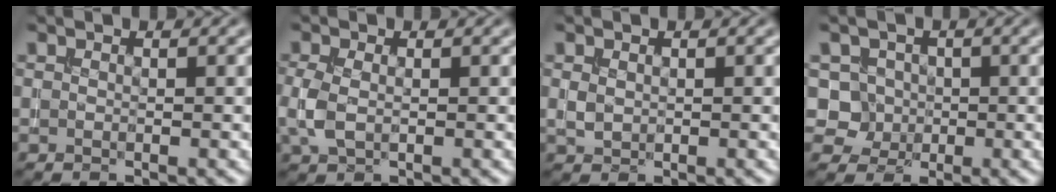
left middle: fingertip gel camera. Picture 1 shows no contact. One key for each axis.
{"total": 2.5, "fx": -0.1, "fy": 1.7, "fz": 1.8, "tx": -0.051, "ty": -0.001, "tz": 0.000}
{"total": 1.0, "fx": 0.3, "fy": 0.8, "fz": 0.5, "tx": -0.015, "ty": -0.001, "tz": 0.011}
{"total": 3.6, "fx": 0.5, "fy": 3.4, "fz": 1.0, "tx": -0.006, "ty": 0.010, "tz": 0.009}